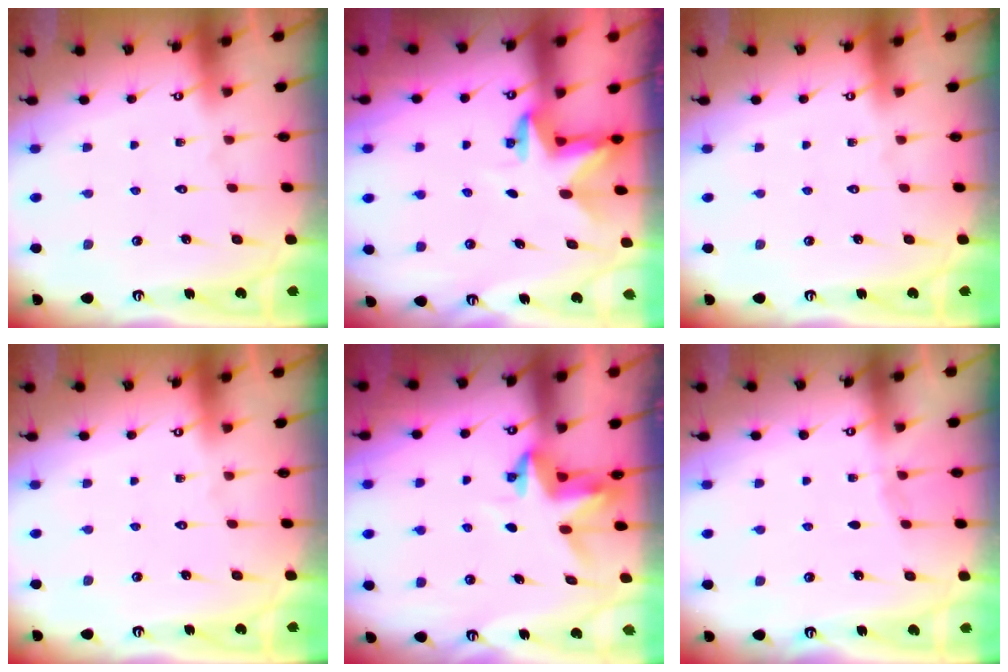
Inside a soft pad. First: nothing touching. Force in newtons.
{"total": 3.1, "press": 3.1, "slide": 0.1}
{"total": 0.0}
{"total": 0.0}
{"total": 3.7, "press": 3.7, "slide": 0.4}
{"total": 1.5, "press": 1.4, "slide": 0.3}